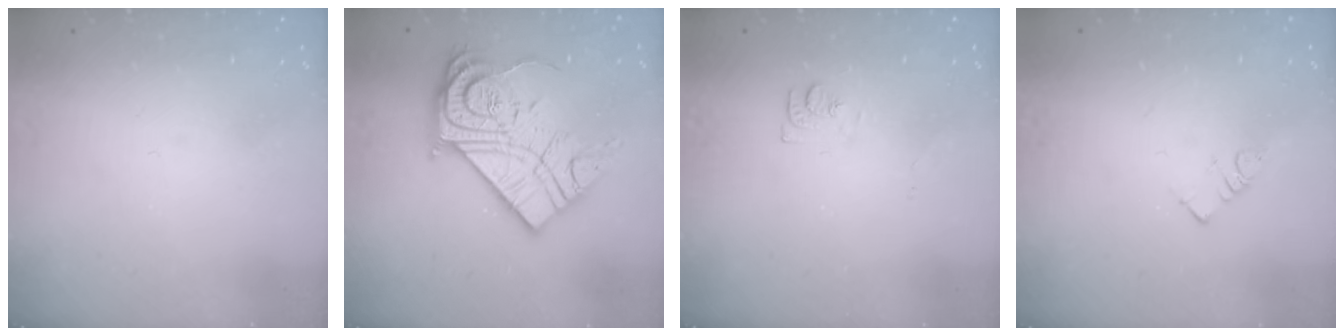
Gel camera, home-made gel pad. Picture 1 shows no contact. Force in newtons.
{"total": 21.7, "press": 21.6, "slide": 1.7}
{"total": 7.1, "press": 7.1, "slide": 0.7}
{"total": 2.8, "press": 2.8, "slide": 0.2}